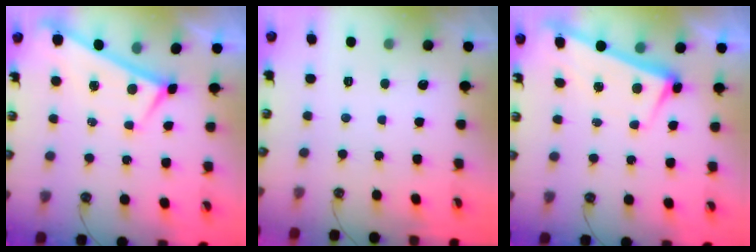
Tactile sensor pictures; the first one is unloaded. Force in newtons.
{"total": 0.0}
{"total": 2.5, "press": 2.4, "slide": 0.7}